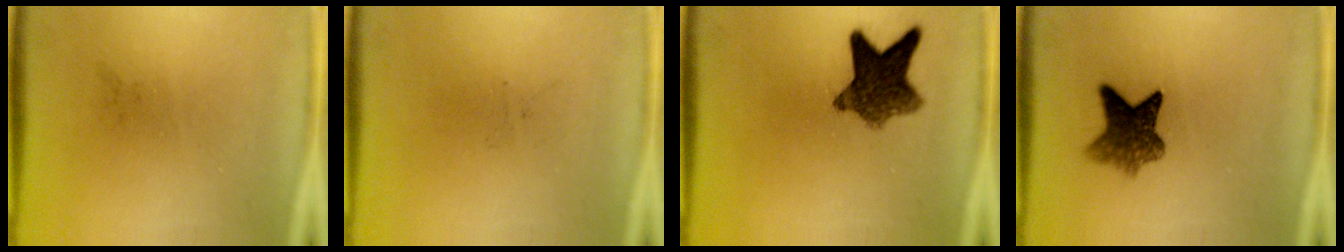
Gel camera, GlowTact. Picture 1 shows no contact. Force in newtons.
{"total": 0.0}
{"total": 8.8}
{"total": 6.5}